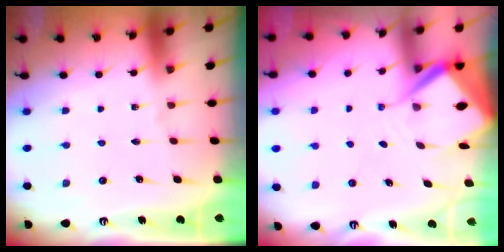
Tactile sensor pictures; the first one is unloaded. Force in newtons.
{"total": 7.4, "press": 7.4, "slide": 0.7}